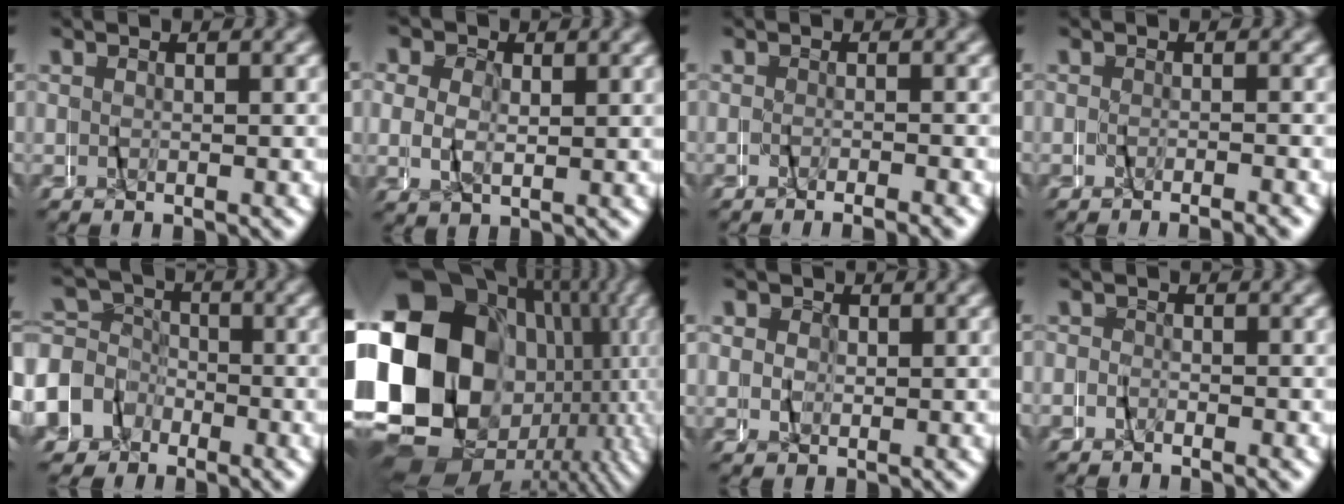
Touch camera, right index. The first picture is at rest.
{"total": 1.7, "force": [0.8, 1.4, 0.4], "torque": [-0.006, -0.002, 0.012]}
{"total": 2.0, "force": [-2.0, -0.4, 0.3], "torque": [-0.004, -0.002, -0.035]}
{"total": 1.8, "force": [-1.7, -0.5, -0.1], "torque": [0.004, 0.000, -0.032]}
{"total": 8.9, "force": [-2.2, 8.4, 2.3], "torque": [-0.064, -0.020, -0.051]}
{"total": 25.8, "force": [-3.3, 18.4, 17.7], "torque": [-0.305, -0.048, -0.038]}
{"total": 1.7, "force": [1.2, 1.2, -0.2], "torque": [0.009, 0.002, 0.018]}
{"total": 1.2, "force": [-0.8, 0.1, -0.9], "torque": [0.019, 0.010, -0.025]}